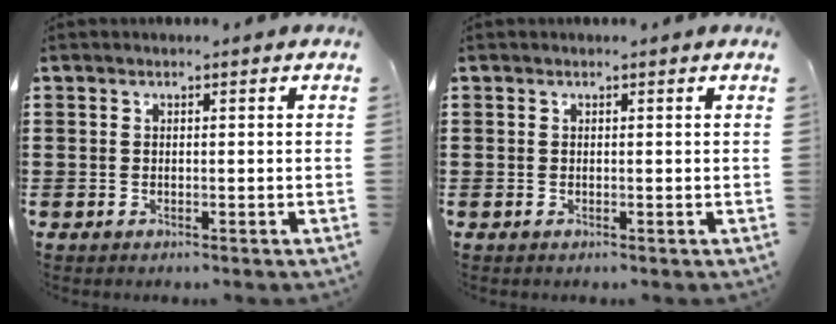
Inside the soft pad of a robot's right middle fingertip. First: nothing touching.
{"total": 0.0}